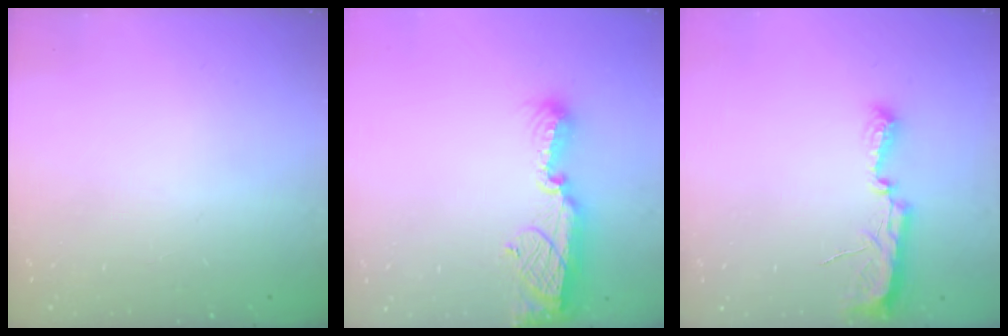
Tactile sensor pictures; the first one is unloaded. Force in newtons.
{"total": 13.3, "press": 12.2, "slide": 5.5}
{"total": 8.1, "press": 8.0, "slide": 0.8}